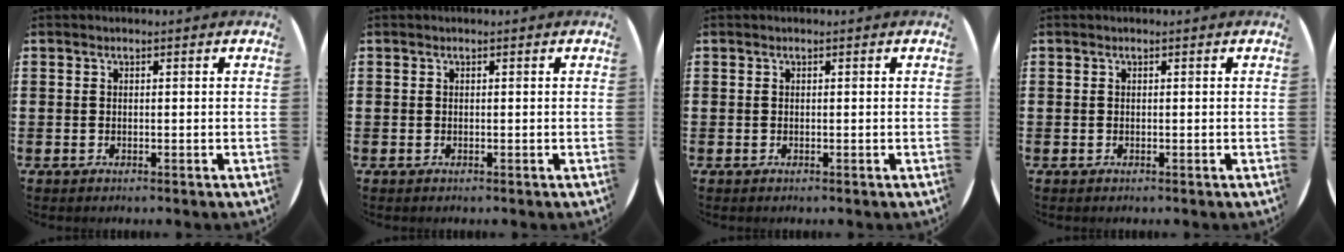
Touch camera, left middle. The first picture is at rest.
{"total": 0.0}
{"total": 0.0}
{"total": 0.0}